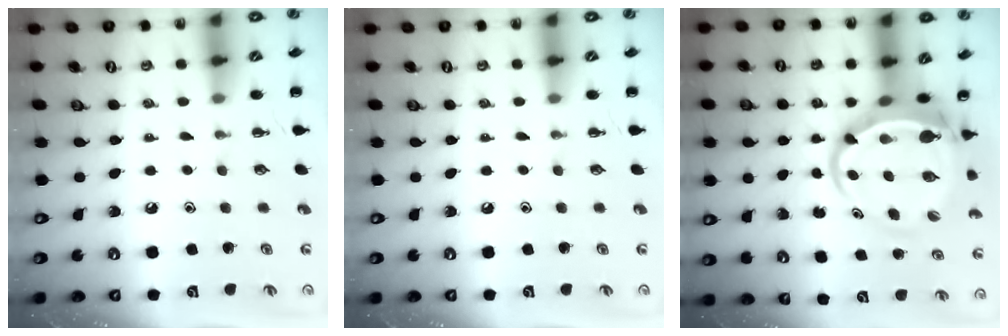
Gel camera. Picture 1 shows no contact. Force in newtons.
{"total": 0.0}
{"total": 6.9, "press": 6.6, "slide": 1.9}